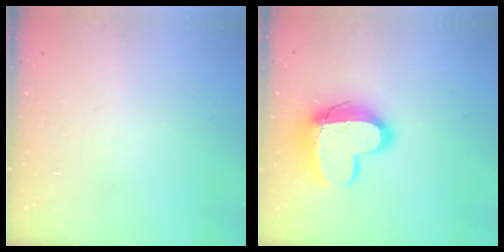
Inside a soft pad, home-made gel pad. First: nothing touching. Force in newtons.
{"total": 15.2, "press": 15.2, "slide": 1.4}